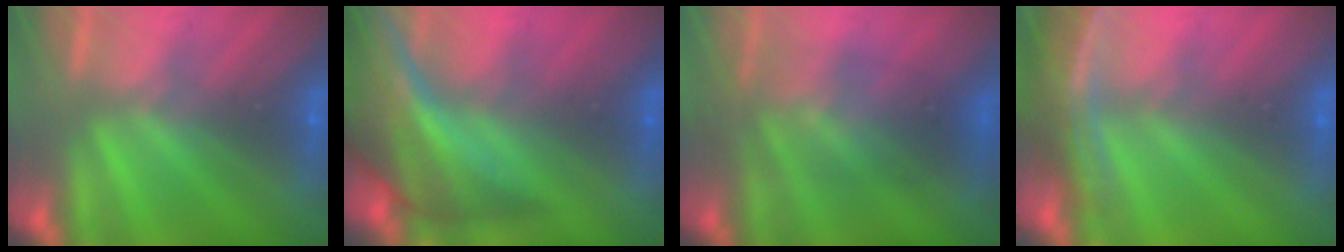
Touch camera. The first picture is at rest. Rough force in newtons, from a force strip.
{"total": 9.1}
{"total": 1.6}
{"total": 3.8}